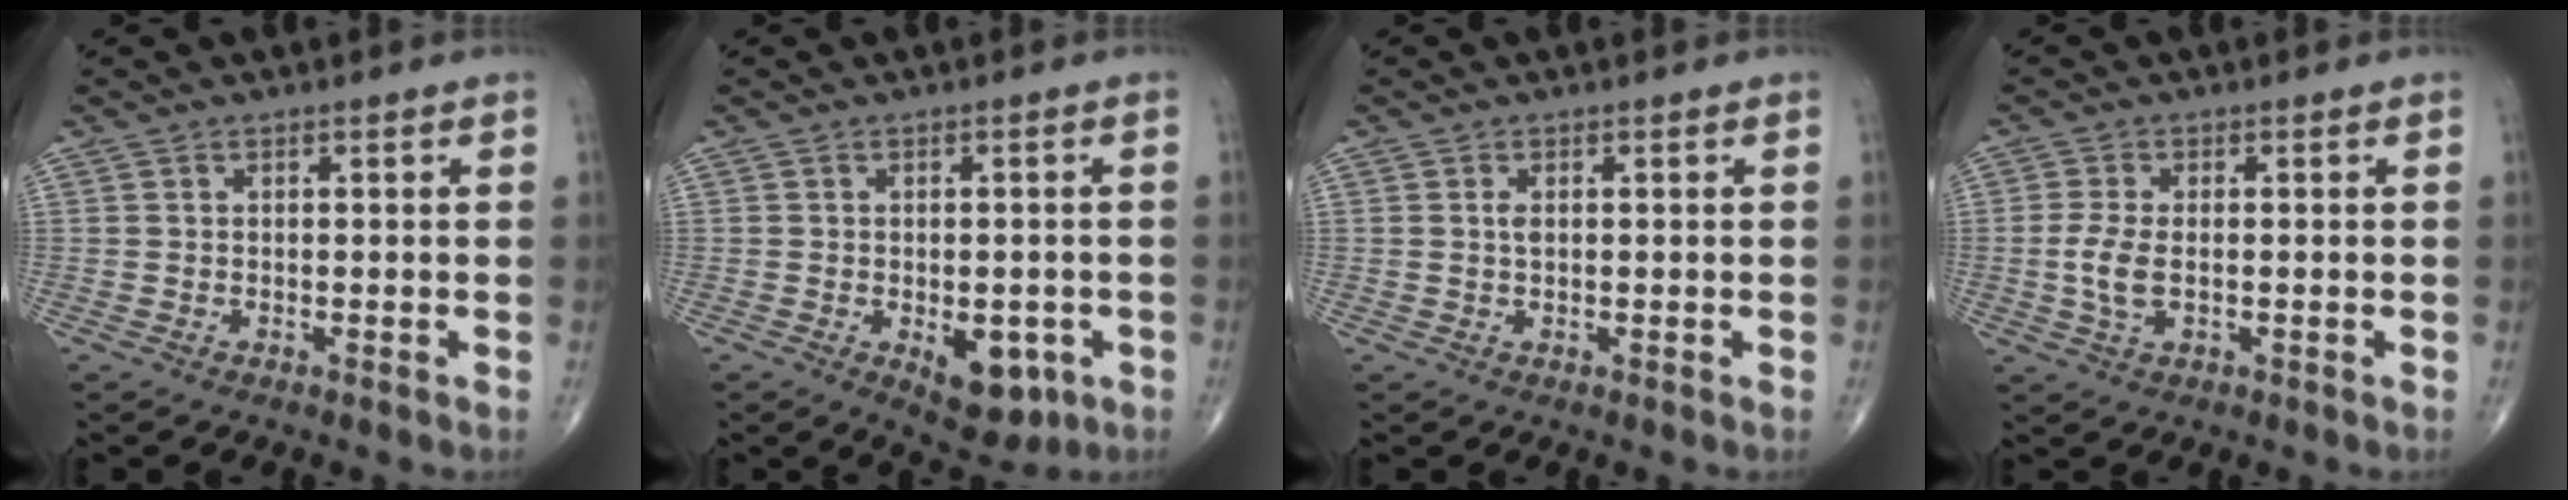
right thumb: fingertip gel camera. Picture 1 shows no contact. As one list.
[{"total": 8.3, "force": [-2.8, 4.6, 6.4], "torque": [-0.058, 0.002, -0.025]}, {"total": 0.9, "force": [0.2, 0.4, 0.8], "torque": [-0.019, -0.001, 0.003]}, {"total": 4.9, "force": [-0.5, 2.6, 4.1], "torque": [-0.094, 0.000, -0.011]}]